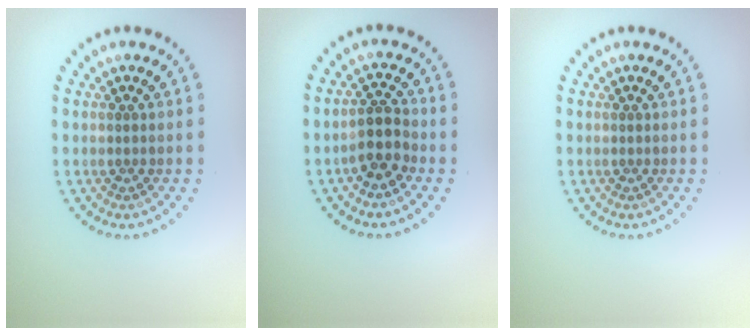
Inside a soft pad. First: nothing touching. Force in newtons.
{"total": 2.6, "press": 2.4, "slide": 1.1}
{"total": 0.0}